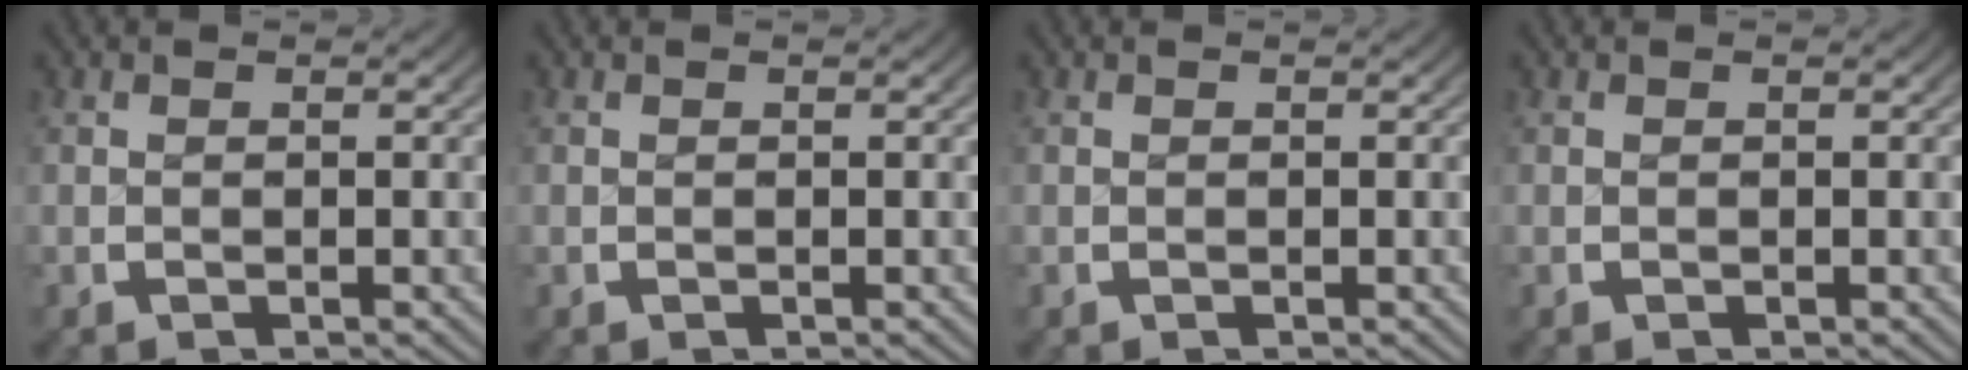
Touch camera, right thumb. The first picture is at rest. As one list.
[{"total": 0.0}, {"total": 0.0}, {"total": 0.0}]